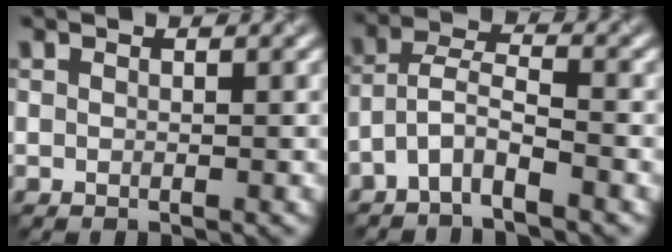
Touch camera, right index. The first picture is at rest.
{"total": 3.3, "force": [-2.2, 0.8, 2.3], "torque": [-0.048, 0.010, -0.054]}